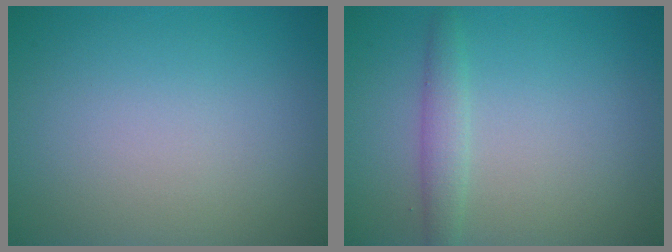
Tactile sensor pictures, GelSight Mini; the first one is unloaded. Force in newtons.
{"total": 1.9, "press": 1.9, "slide": 0.0}